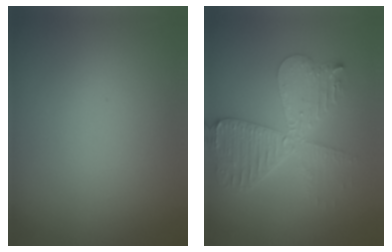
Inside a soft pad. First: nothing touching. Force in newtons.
{"total": 5.7, "press": 5.7, "slide": 0.8}